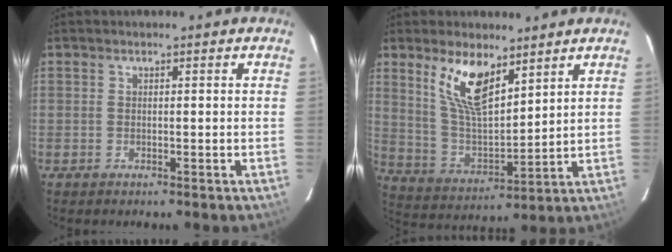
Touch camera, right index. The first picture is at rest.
{"total": 12.2, "force": [7.2, 4.7, 8.6], "torque": [-0.165, -0.001, 0.151]}